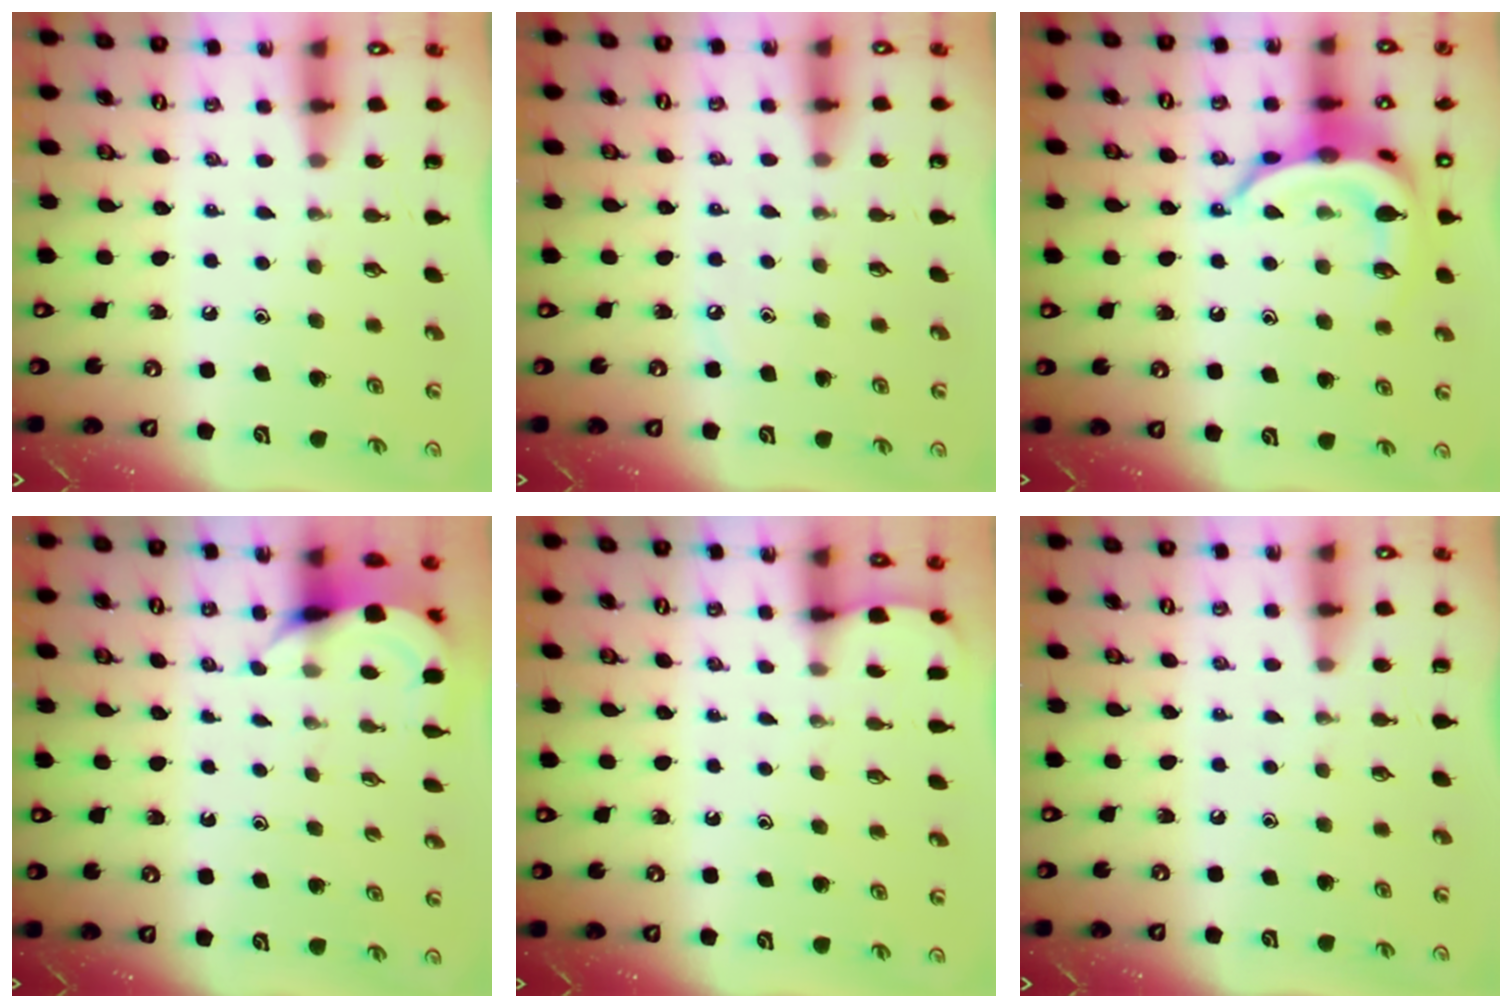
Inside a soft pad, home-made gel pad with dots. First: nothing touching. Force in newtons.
{"total": 2.4, "press": 2.4, "slide": 0.3}
{"total": 18.7, "press": 18.7, "slide": 0.3}
{"total": 5.0, "press": 4.9, "slide": 0.5}
{"total": 1.3, "press": 1.3, "slide": 0.1}
{"total": 0.0}